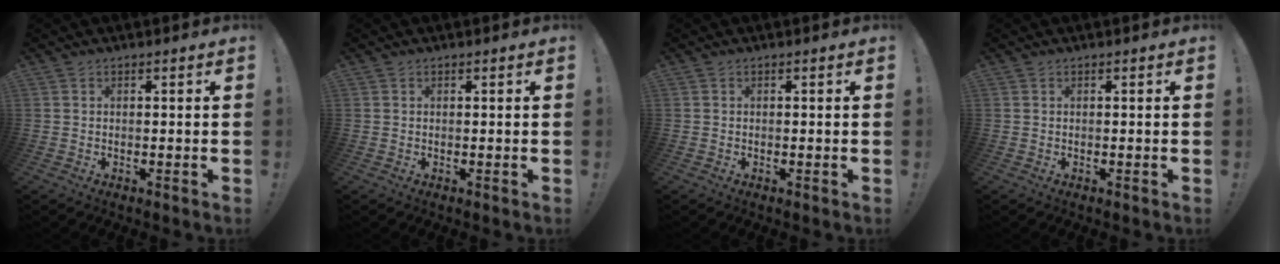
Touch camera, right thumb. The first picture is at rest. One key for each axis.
{"total": 0.0}
{"total": 0.0}
{"total": 0.0}